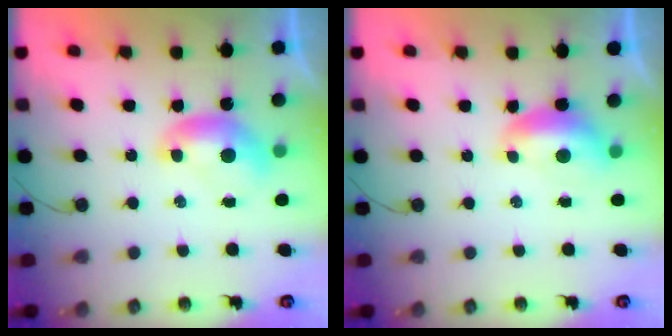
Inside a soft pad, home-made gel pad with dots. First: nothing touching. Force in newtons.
{"total": 1.0, "press": 0.8, "slide": 0.6}